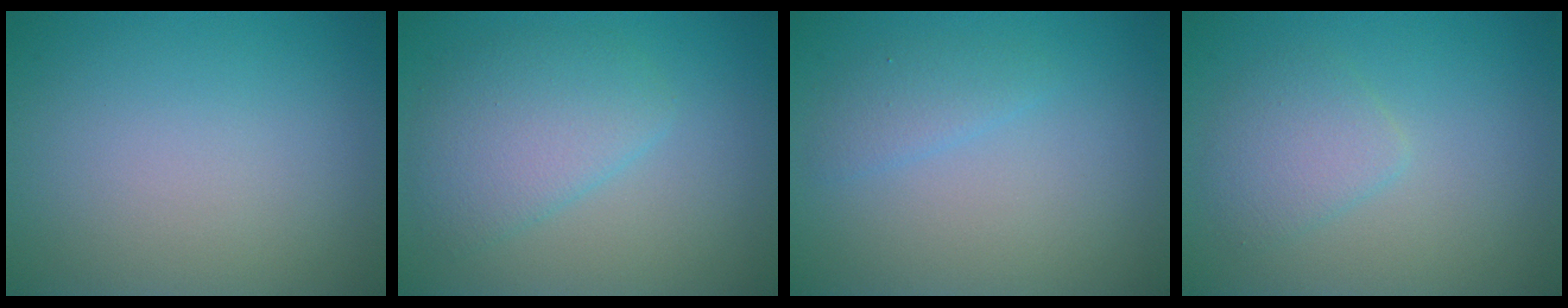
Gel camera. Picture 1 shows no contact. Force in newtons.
{"total": 4.0, "press": 4.0, "slide": 0.2}
{"total": 1.5, "press": 1.5, "slide": 0.1}
{"total": 2.3, "press": 2.3, "slide": 0.0}